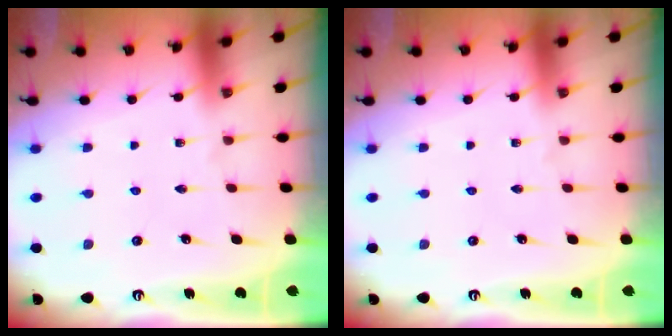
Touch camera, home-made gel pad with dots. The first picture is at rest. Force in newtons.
{"total": 0.0}